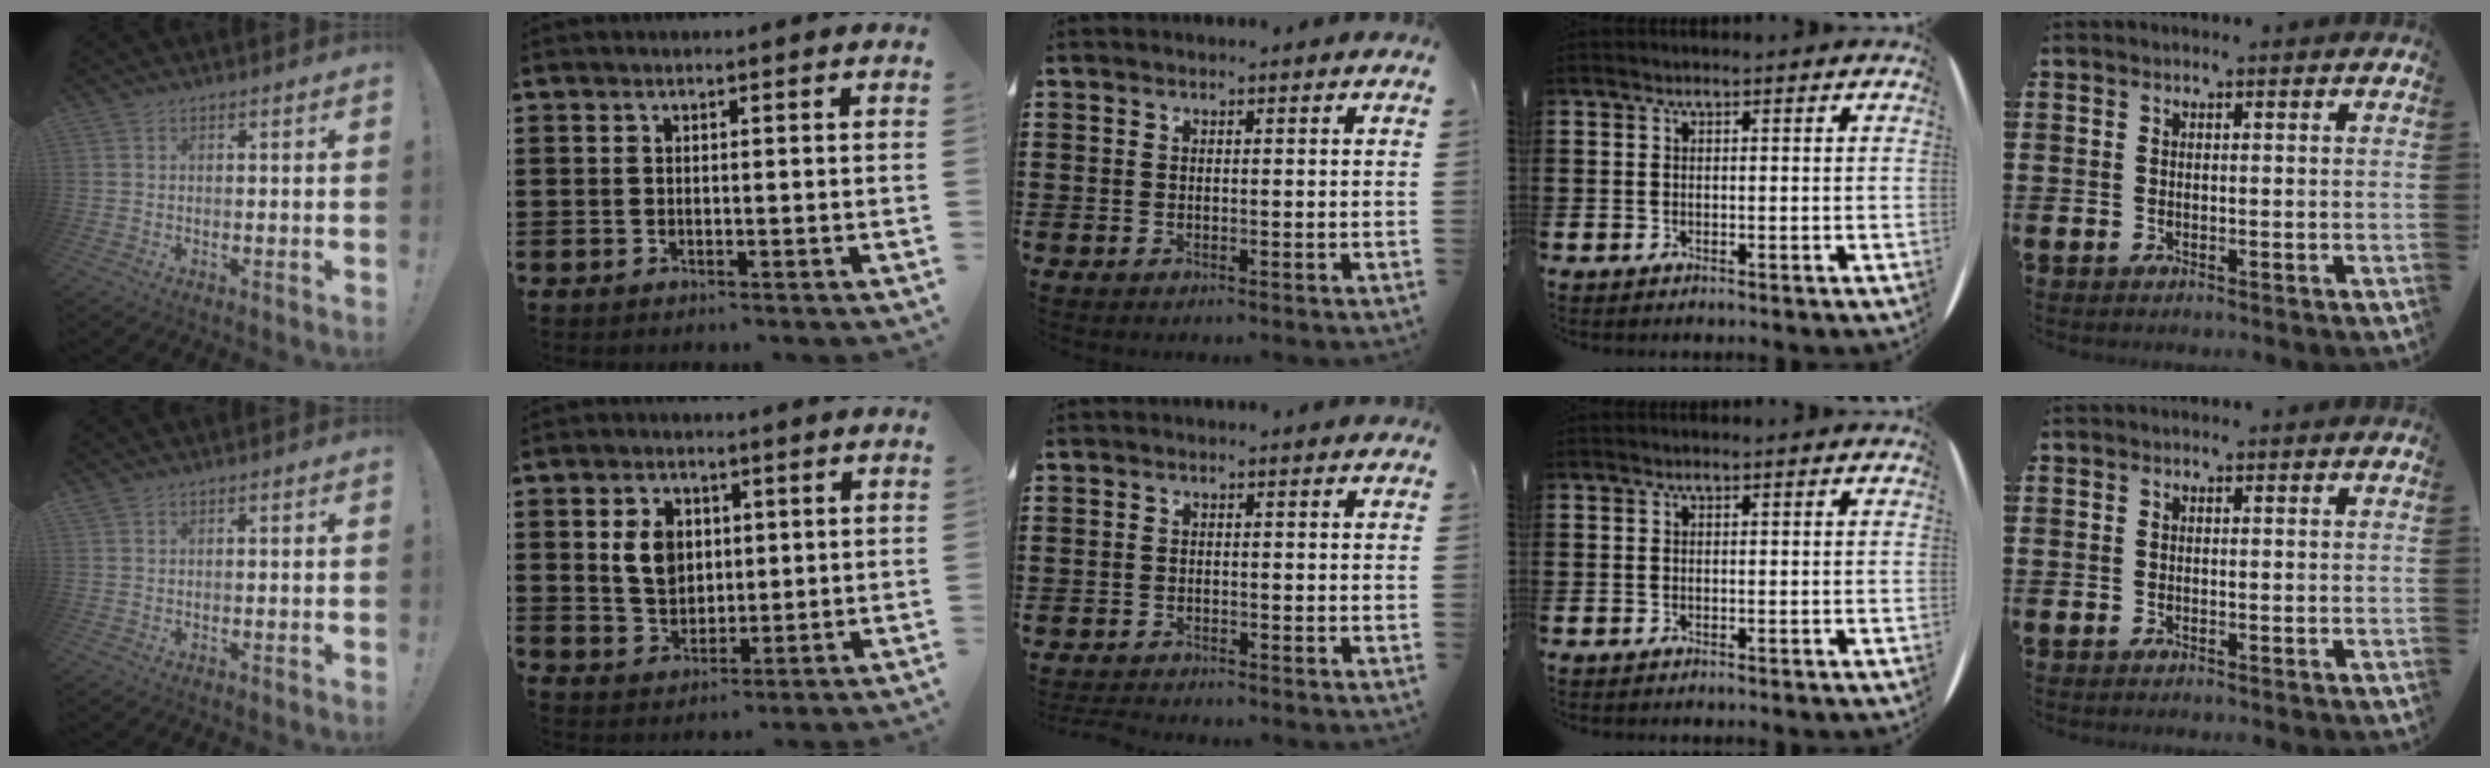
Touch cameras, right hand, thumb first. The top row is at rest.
{"index": {"total": 5.7, "force": [1.3, 4.3, 3.5], "torque": [-0.075, 0.010, 0.021]}, "middle": {"total": 1.6, "force": [-1.6, 0.1, 0.2], "torque": [-0.009, -0.003, -0.033]}}